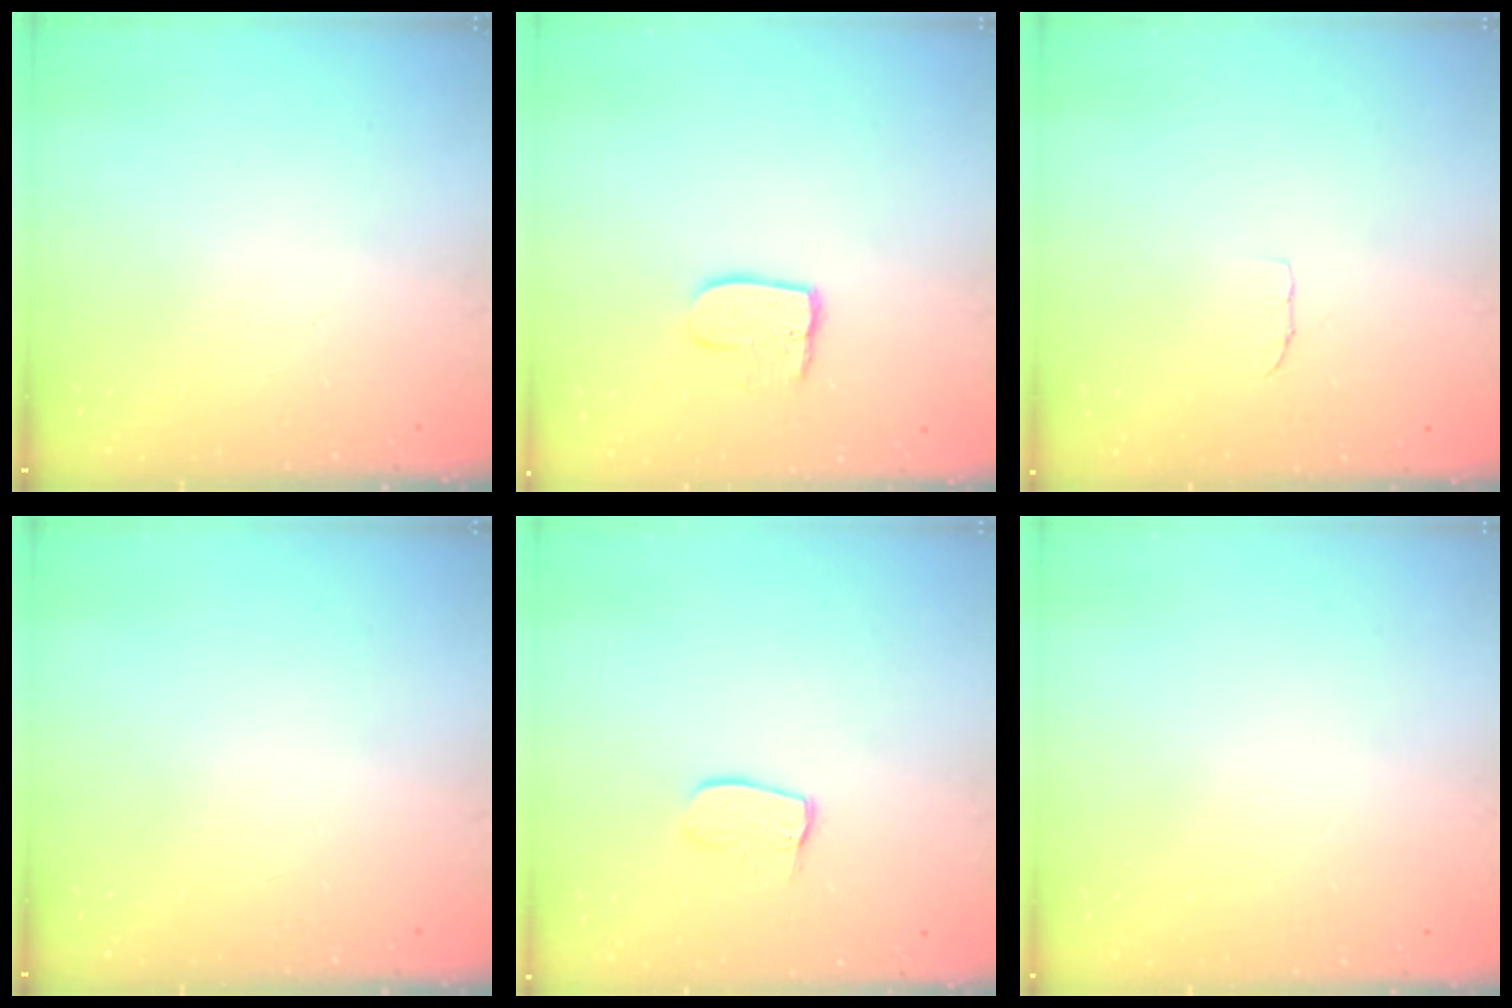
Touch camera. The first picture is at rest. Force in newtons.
{"total": 8.0, "press": 8.0, "slide": 0.7}
{"total": 3.4, "press": 3.4, "slide": 0.2}
{"total": 0.0}
{"total": 7.5, "press": 7.5, "slide": 0.6}
{"total": 0.0}